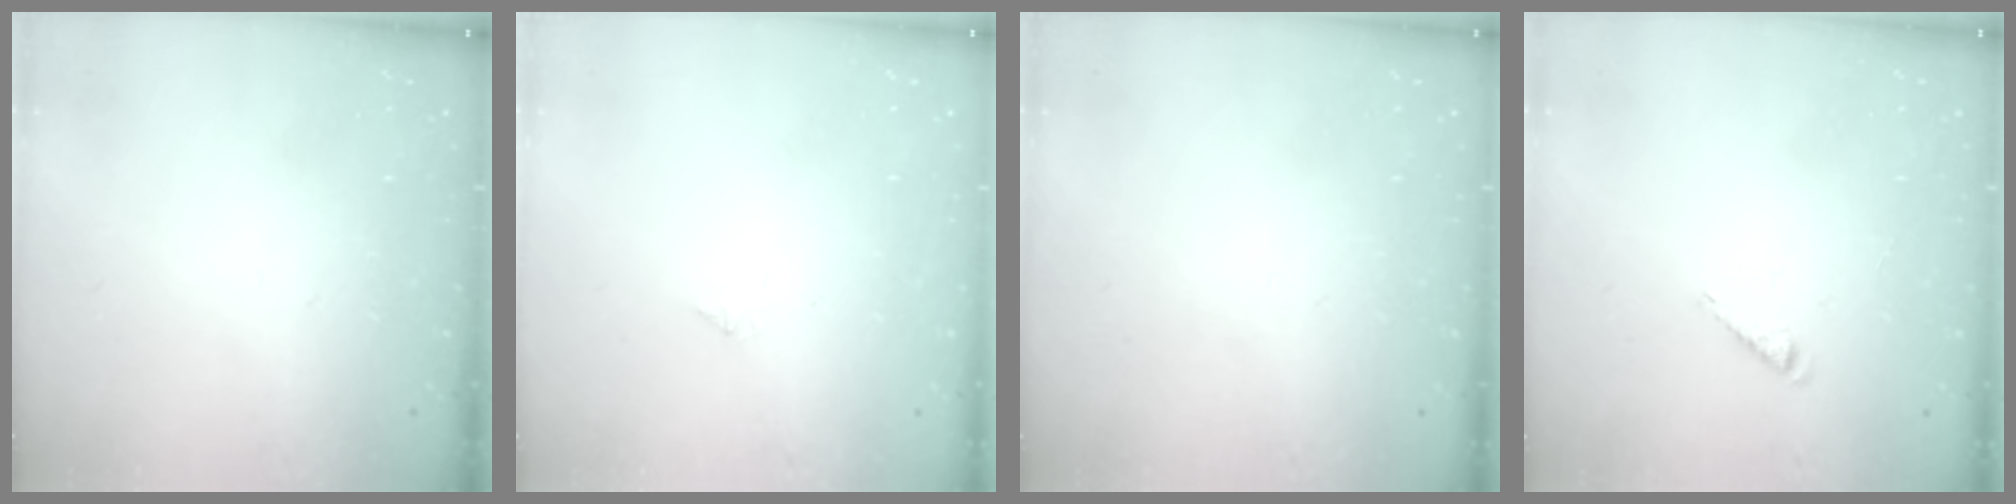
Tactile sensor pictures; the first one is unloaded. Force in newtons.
{"total": 0.0}
{"total": 0.0}
{"total": 4.1, "press": 4.1, "slide": 0.6}